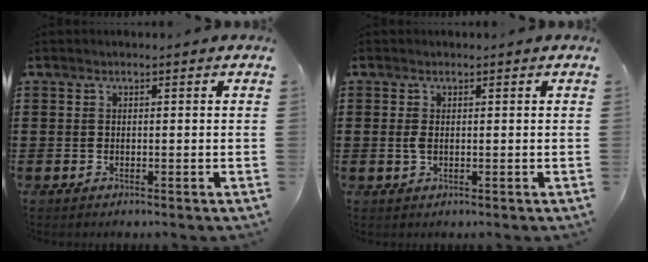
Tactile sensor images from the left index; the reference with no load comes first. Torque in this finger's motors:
{"motor_torque": [0.26, 0.18, 0.18, 0.05]}